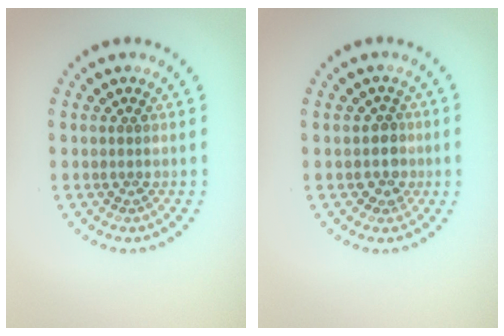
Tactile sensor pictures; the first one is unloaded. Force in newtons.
{"total": 1.4, "press": 1.1, "slide": 0.8}